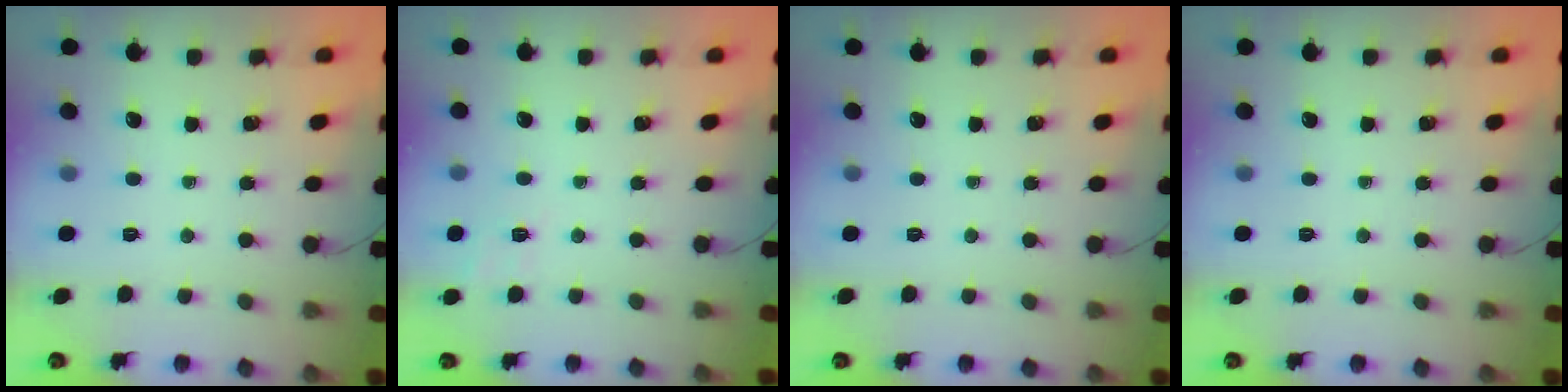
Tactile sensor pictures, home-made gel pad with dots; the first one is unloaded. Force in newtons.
{"total": 5.8, "press": 5.5, "slide": 2.0}
{"total": 0.0}
{"total": 0.0}